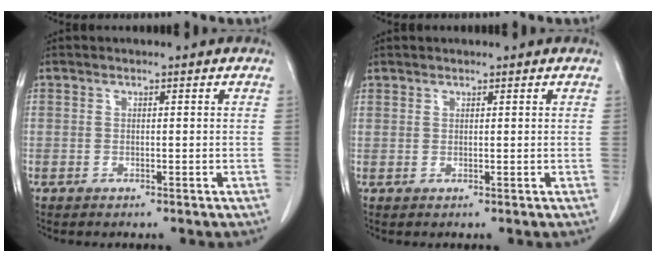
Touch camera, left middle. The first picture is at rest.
{"total": 0.7, "force": [0.6, 0.3, -0.1], "torque": [-0.001, -0.001, 0.011]}